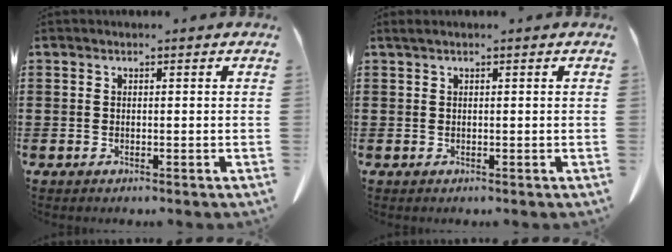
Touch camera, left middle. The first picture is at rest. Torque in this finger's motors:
{"motor_torque": [0.00, 0.02, 0.00, 0.00]}